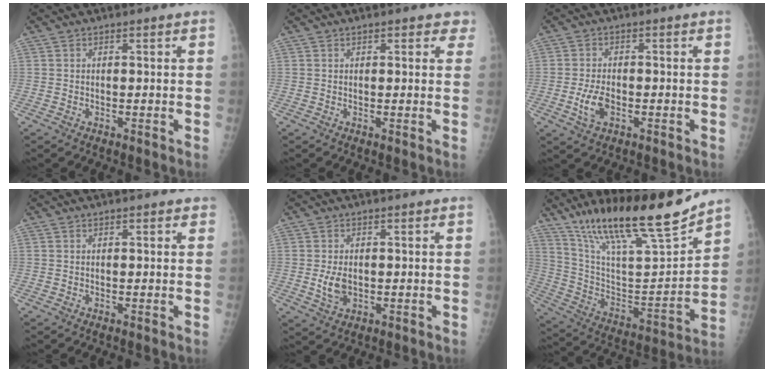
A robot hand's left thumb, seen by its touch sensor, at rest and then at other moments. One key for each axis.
{"total": 2.7, "fx": 1.6, "fy": 1.5, "fz": 1.7, "tx": 0.002, "ty": -0.002, "tz": 0.014}
{"total": 4.9, "fx": -1.5, "fy": 2.7, "fz": 3.8, "tx": -0.078, "ty": 0.008, "tz": -0.026}
{"total": 1.3, "fx": 0.7, "fy": 0.5, "fz": 1.0, "tx": -0.010, "ty": 0.001, "tz": 0.006}
{"total": 4.4, "fx": -0.4, "fy": 2.8, "fz": 3.4, "tx": -0.060, "ty": -0.001, "tz": -0.001}
{"total": 23.9, "fx": 18.3, "fy": 3.9, "fz": 14.9, "tx": -0.231, "ty": -0.079, "tz": 0.324}